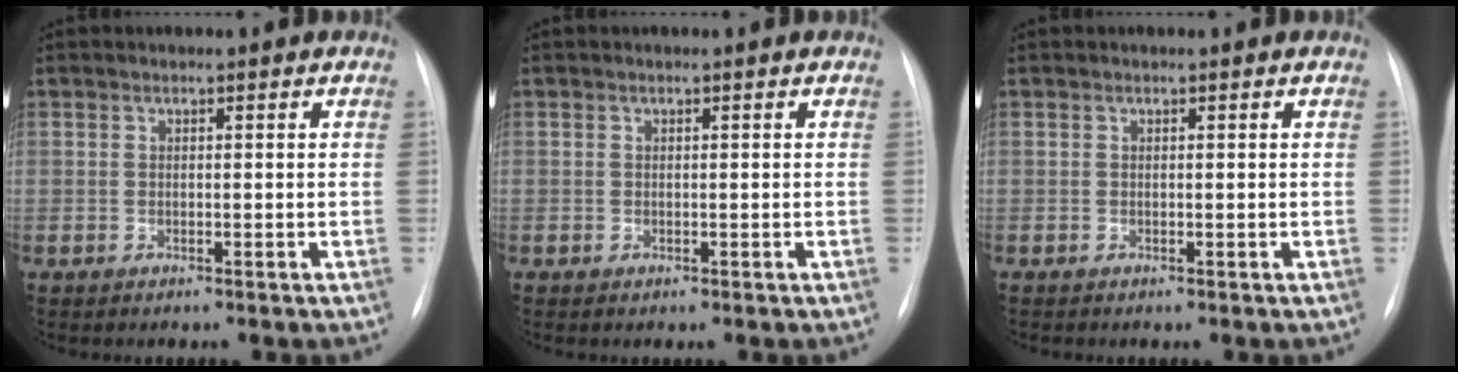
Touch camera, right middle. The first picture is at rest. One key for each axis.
{"total": 0.0}
{"total": 0.0}